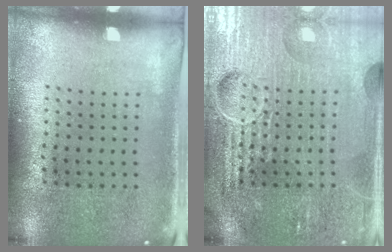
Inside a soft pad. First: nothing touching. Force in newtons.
{"total": 7.2, "press": 7.1, "slide": 0.9}